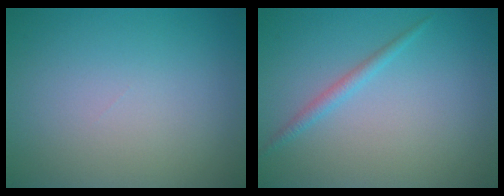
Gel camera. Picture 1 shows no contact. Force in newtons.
{"total": 1.3, "press": 1.3, "slide": 0.1}